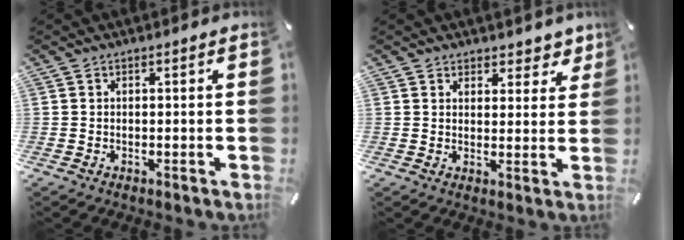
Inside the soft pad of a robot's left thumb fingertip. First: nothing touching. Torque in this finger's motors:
{"motor_torque": [-0.12, 0.06, 0.03, 0.02, 0.00]}